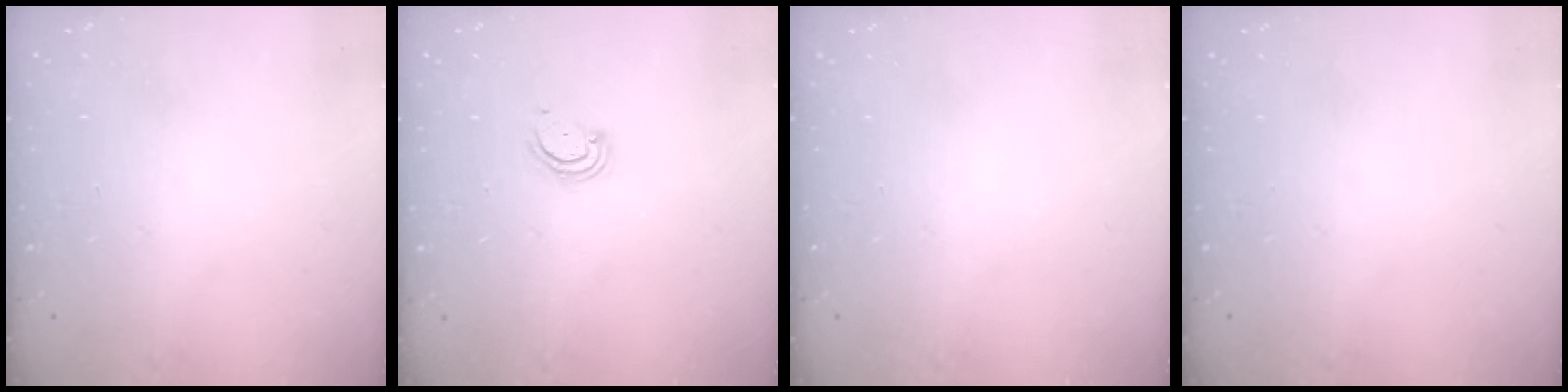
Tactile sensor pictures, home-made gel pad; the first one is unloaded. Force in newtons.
{"total": 3.1, "press": 3.1, "slide": 0.4}
{"total": 0.0}
{"total": 0.0}